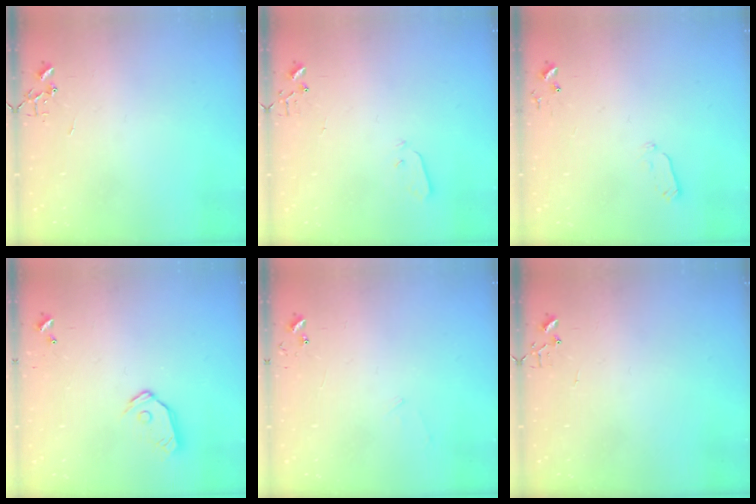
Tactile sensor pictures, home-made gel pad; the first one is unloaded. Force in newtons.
{"total": 3.5, "press": 3.5, "slide": 0.3}
{"total": 4.6, "press": 4.5, "slide": 0.9}
{"total": 9.2, "press": 9.2, "slide": 1.0}
{"total": 5.4, "press": 5.4, "slide": 0.4}
{"total": 4.2, "press": 4.2, "slide": 0.4}